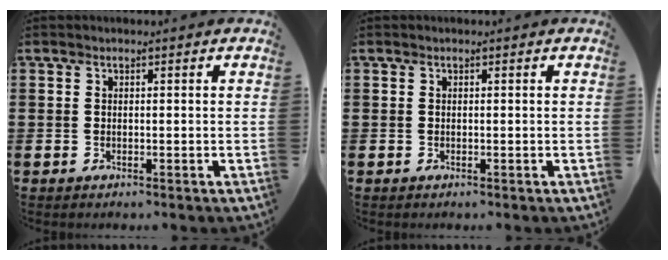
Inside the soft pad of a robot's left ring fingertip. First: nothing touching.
{"total": 0.0}